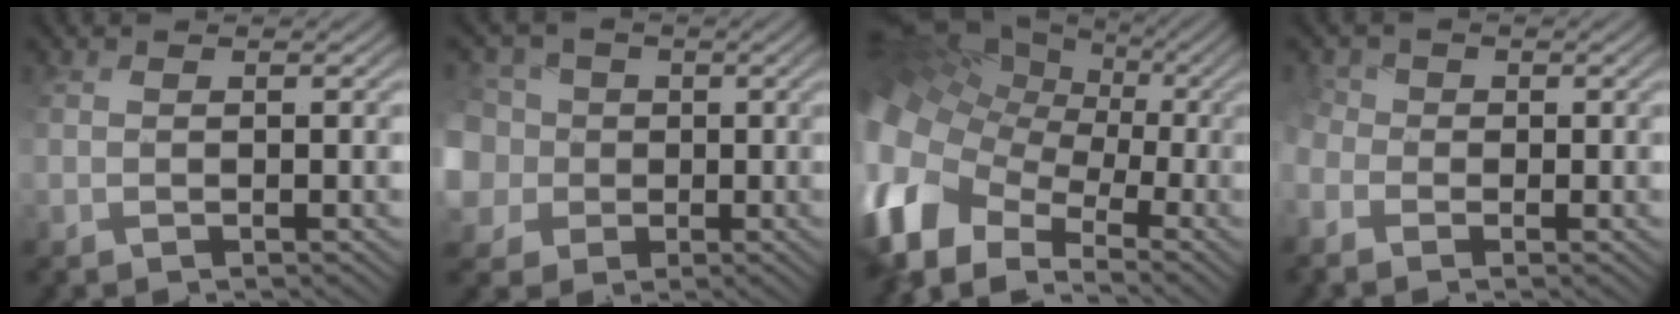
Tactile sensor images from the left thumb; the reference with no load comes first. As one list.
[{"total": 9.5, "force": [1.2, 8.8, 3.3], "torque": [-0.138, 0.003, -0.001]}, {"total": 15.2, "force": [-2.1, 11.4, 9.9], "torque": [-0.278, -0.005, -0.022]}, {"total": 3.8, "force": [-1.4, 3.1, 1.8], "torque": [-0.054, 0.000, -0.027]}]